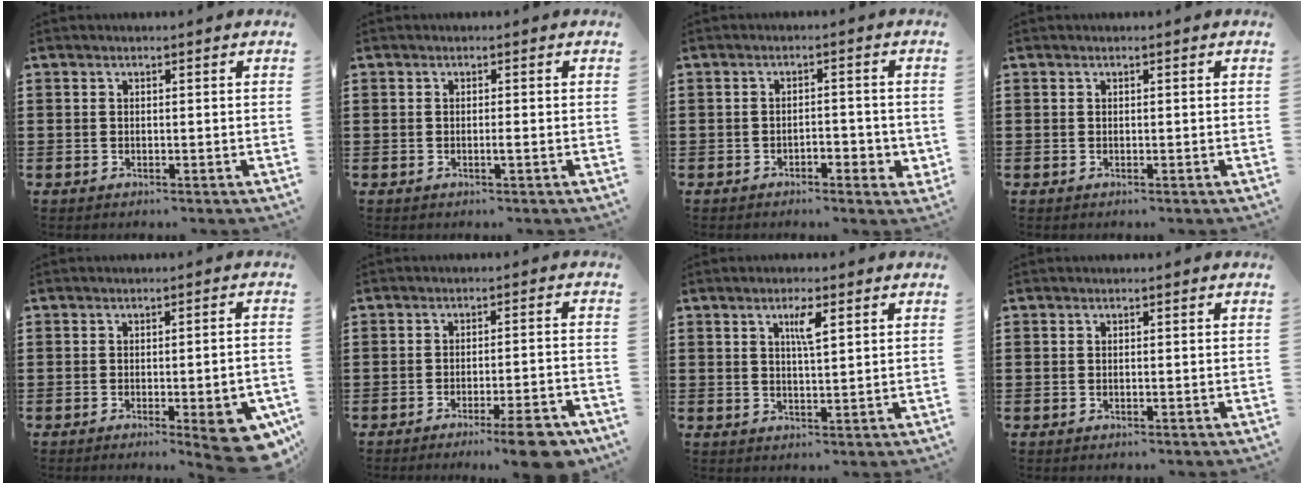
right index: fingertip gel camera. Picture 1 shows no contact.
{"total": 0.8, "force": [-0.3, -0.1, 0.8], "torque": [-0.014, -0.005, -0.006]}
{"total": 2.6, "force": [-1.5, 1.1, 1.7], "torque": [-0.031, 0.005, -0.031]}
{"total": 0.0}
{"total": 6.5, "force": [-3.0, 1.0, 5.7], "torque": [-0.076, -0.010, -0.045]}
{"total": 6.4, "force": [-4.6, 0.0, 4.4], "torque": [-0.068, -0.008, -0.079]}
{"total": 3.5, "force": [1.5, 0.6, 3.1], "torque": [-0.057, 0.003, 0.021]}
{"total": 0.0}